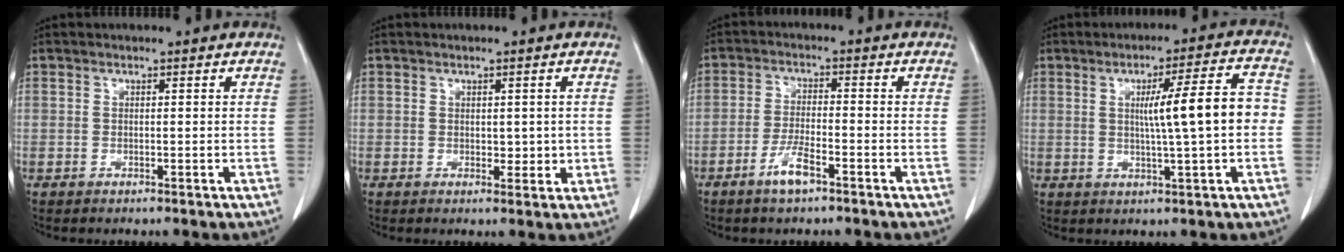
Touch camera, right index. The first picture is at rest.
{"total": 2.3, "force": [0.1, 1.6, 1.8], "torque": [-0.020, -0.003, 0.007]}
{"total": 4.6, "force": [-2.9, 0.7, 3.6], "torque": [-0.073, -0.002, -0.054]}
{"total": 9.5, "force": [0.1, 0.2, 9.5], "torque": [-0.138, 0.014, 0.003]}